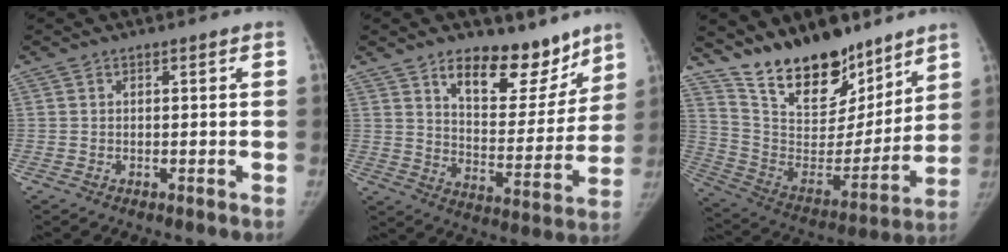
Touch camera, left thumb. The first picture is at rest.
{"total": 15.3, "force": [10.9, 7.4, 7.7], "torque": [-0.053, -0.078, 0.176]}
{"total": 21.6, "force": [16.5, 9.8, 9.8], "torque": [-0.127, -0.096, 0.287]}